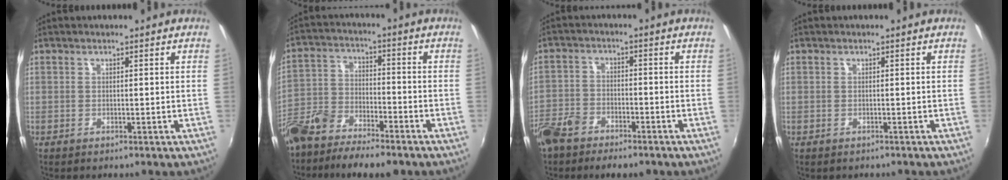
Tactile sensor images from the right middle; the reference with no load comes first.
{"total": 14.3, "force": [-10.7, 5.4, 7.9], "torque": [-0.186, -0.023, -0.197]}
{"total": 9.1, "force": [-6.6, 4.5, 4.4], "torque": [-0.113, -0.010, -0.124]}
{"total": 0.6, "force": [-0.4, 0.4, 0.1], "torque": [-0.004, 0.000, -0.004]}